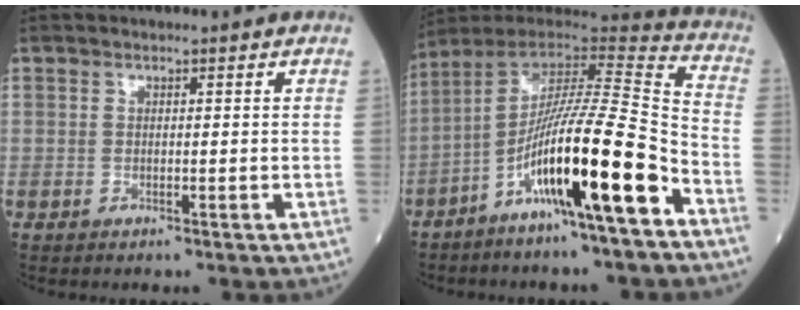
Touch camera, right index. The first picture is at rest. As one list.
[{"total": 18.6, "force": [-8.6, 0.0, 16.5], "torque": [-0.299, -0.015, -0.154]}]